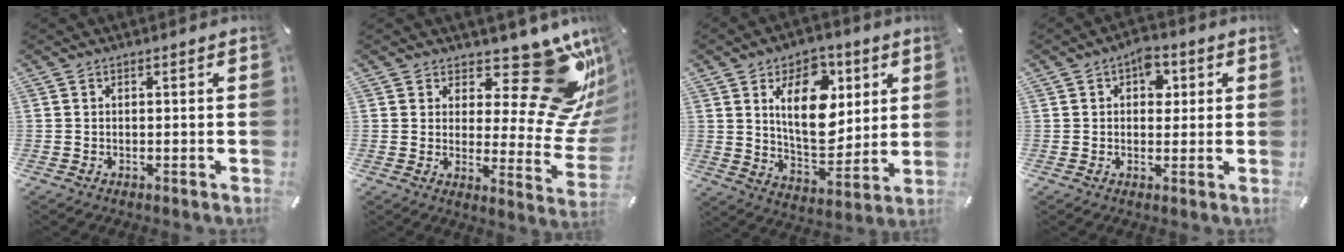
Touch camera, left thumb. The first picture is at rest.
{"total": 21.0, "force": [11.8, 8.6, 15.1], "torque": [-0.172, -0.096, 0.194]}
{"total": 16.7, "force": [5.8, 10.4, 11.6], "torque": [-0.181, -0.015, 0.098]}
{"total": 5.7, "force": [1.7, 3.9, 3.7], "torque": [-0.036, -0.002, 0.022]}